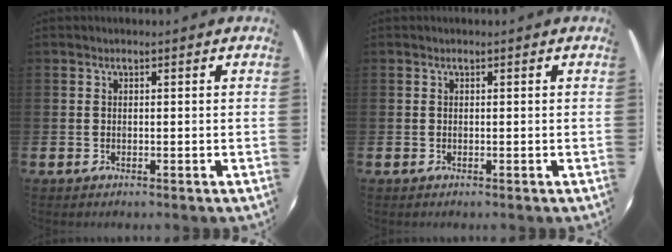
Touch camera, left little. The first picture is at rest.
{"total": 0.0}